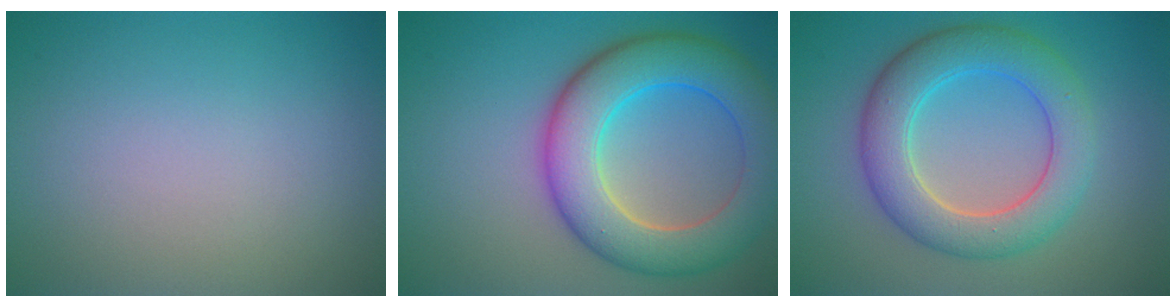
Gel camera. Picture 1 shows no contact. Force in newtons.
{"total": 9.0, "press": 9.0, "slide": 0.4}
{"total": 6.7, "press": 6.7, "slide": 0.4}